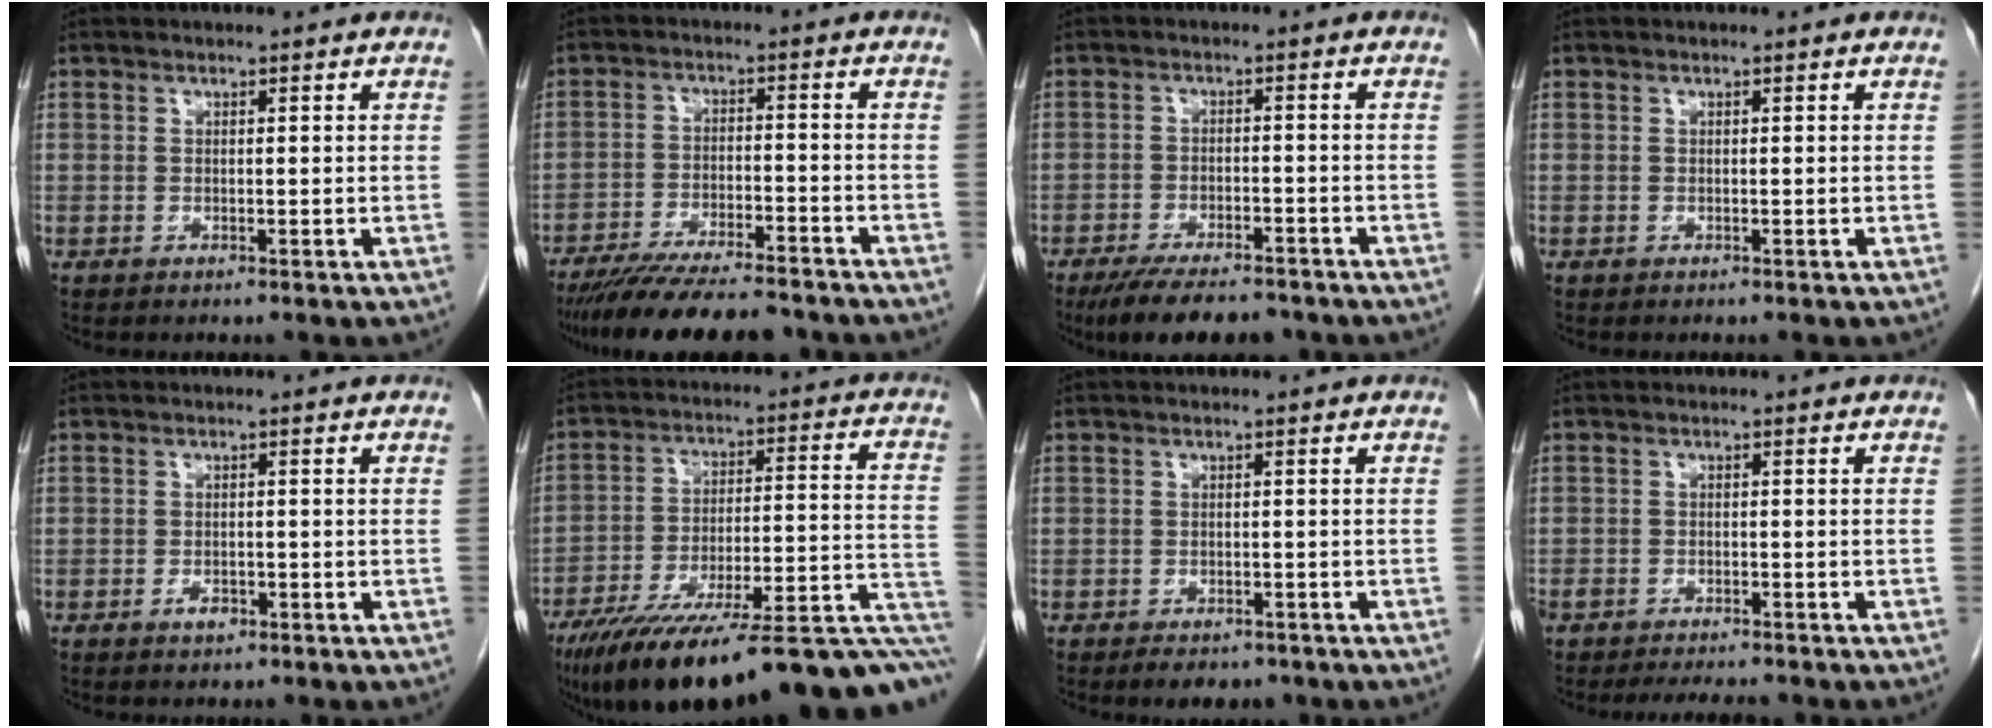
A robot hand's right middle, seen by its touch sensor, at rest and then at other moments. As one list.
[{"total": 16.1, "force": [-14.1, 2.2, 7.4], "torque": [-0.131, -0.020, -0.211]}, {"total": 10.7, "force": [-8.8, 2.9, 5.4], "torque": [-0.084, -0.012, -0.133]}, {"total": 0.0}, {"total": 1.7, "force": [-1.0, 0.8, 1.1], "torque": [-0.023, 0.000, -0.013]}, {"total": 29.8, "force": [-19.0, 5.5, 22.3], "torque": [-0.261, -0.003, -0.282]}, {"total": 4.4, "force": [-3.4, 2.2, 1.8], "torque": [-0.023, -0.003, -0.041]}, {"total": 6.8, "force": [-6.0, 1.8, 2.7], "torque": [-0.039, -0.003, -0.086]}]